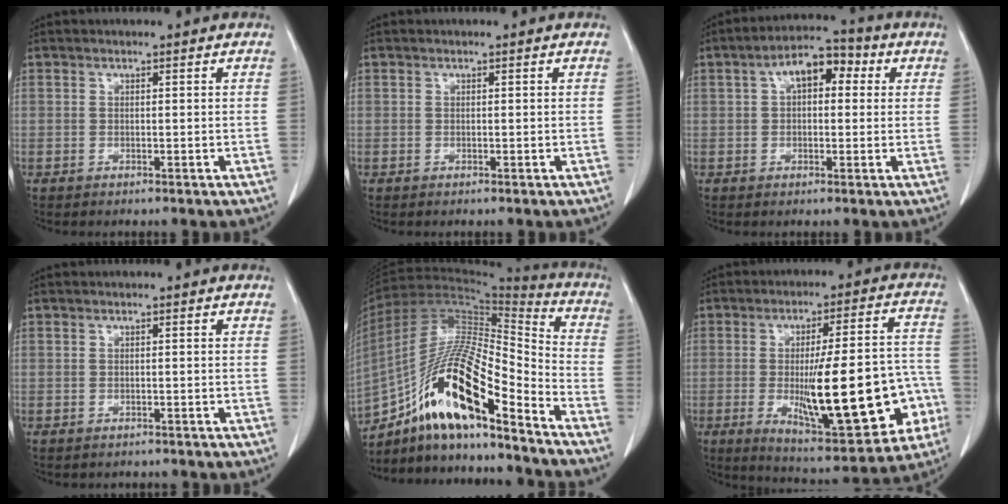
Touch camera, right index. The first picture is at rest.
{"total": 0.0}
{"total": 8.2, "force": [2.4, 4.0, 6.7], "torque": [-0.103, 0.042, 0.032]}
{"total": 1.0, "force": [-0.8, 0.5, 0.2], "torque": [-0.006, 0.001, -0.011]}
{"total": 22.8, "force": [-13.7, 4.1, 17.7], "torque": [-0.326, -0.004, -0.239]}
{"total": 22.3, "force": [-5.0, 5.1, 21.1], "torque": [-0.272, 0.014, -0.049]}